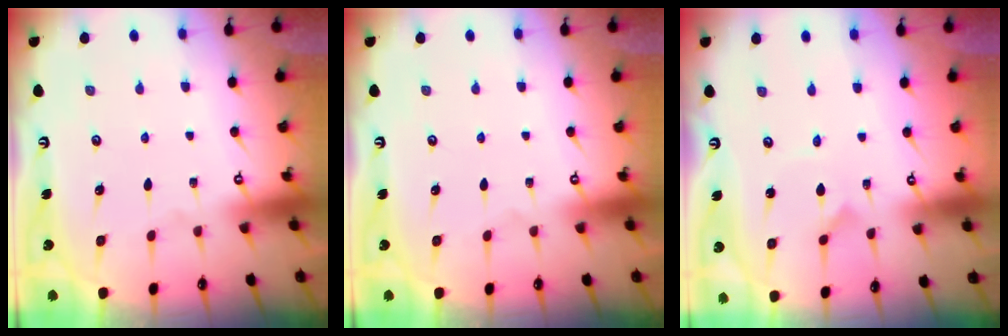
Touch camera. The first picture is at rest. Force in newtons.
{"total": 0.0}
{"total": 0.0}